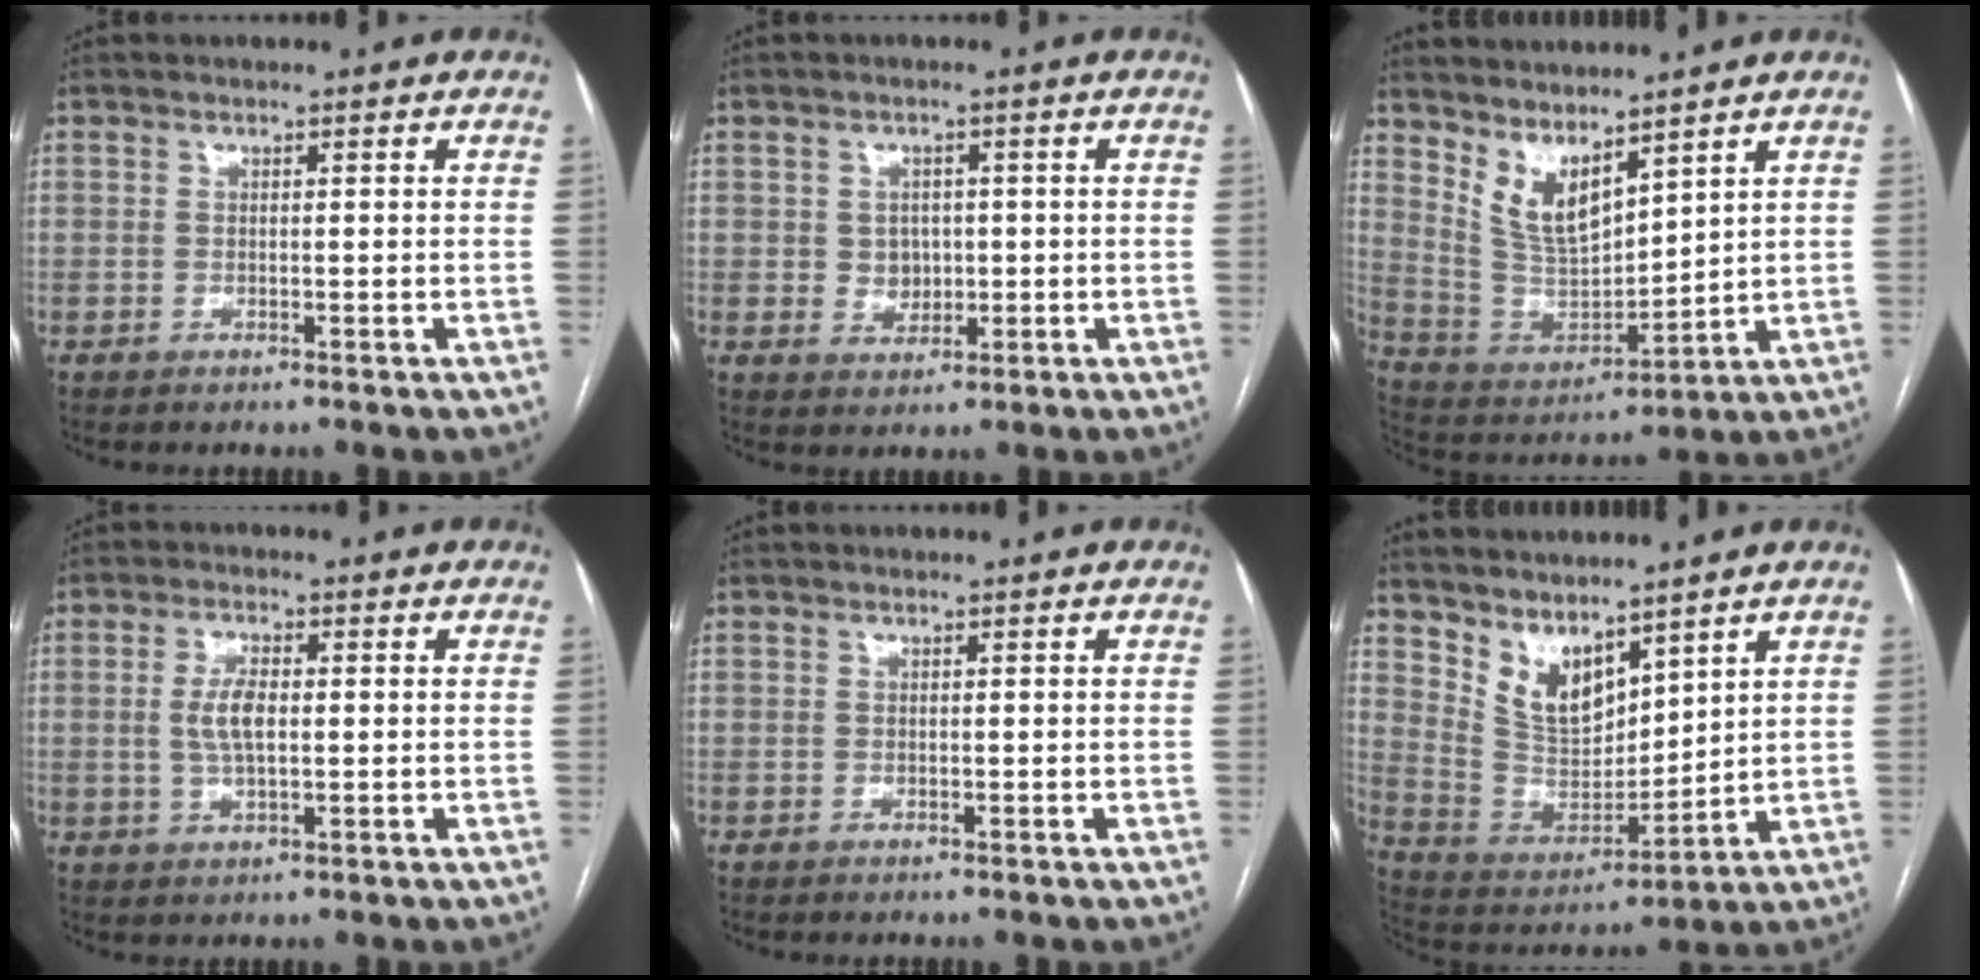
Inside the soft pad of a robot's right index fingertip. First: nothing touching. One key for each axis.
{"total": 3.5, "fx": 0.3, "fy": 3.1, "fz": 1.5, "tx": -0.021, "ty": 0.008, "tz": 0.014}
{"total": 9.1, "fx": 6.4, "fy": 3.2, "fz": 5.6, "tx": -0.118, "ty": -0.004, "tz": 0.150}
{"total": 4.7, "fx": 0.3, "fy": 1.7, "fz": 4.4, "tx": -0.093, "ty": 0.005, "tz": 0.007}
{"total": 0.0}
{"total": 9.9, "fx": 7.1, "fy": 4.5, "fz": 5.1, "tx": -0.108, "ty": 0.006, "tz": 0.163}